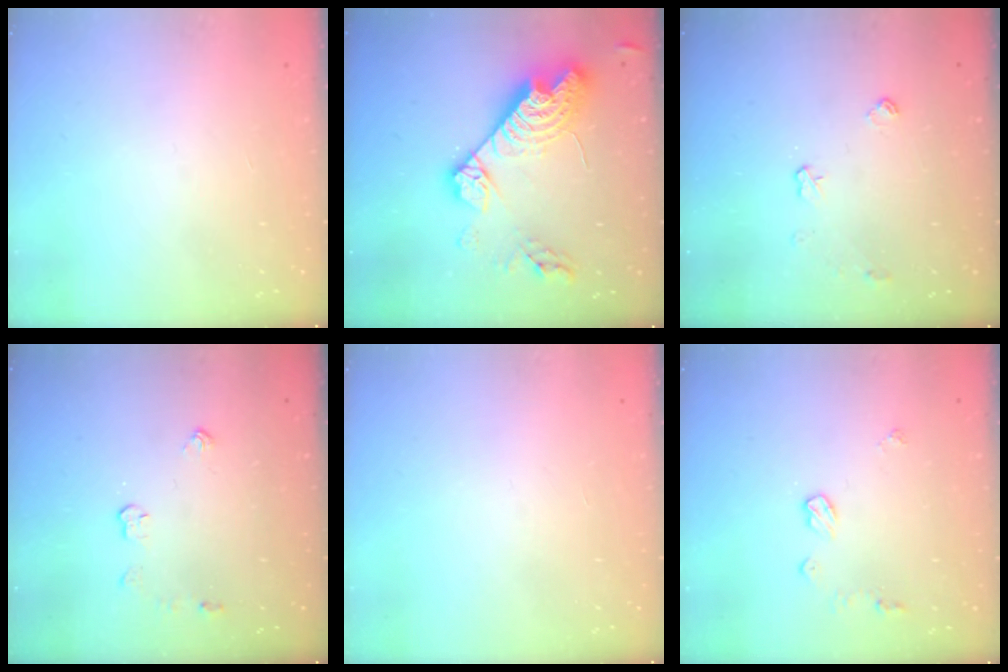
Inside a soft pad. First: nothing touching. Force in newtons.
{"total": 19.2, "press": 19.1, "slide": 1.5}
{"total": 4.9, "press": 4.9, "slide": 0.6}
{"total": 3.6, "press": 3.5, "slide": 0.6}
{"total": 0.0}
{"total": 7.1, "press": 7.1, "slide": 0.2}